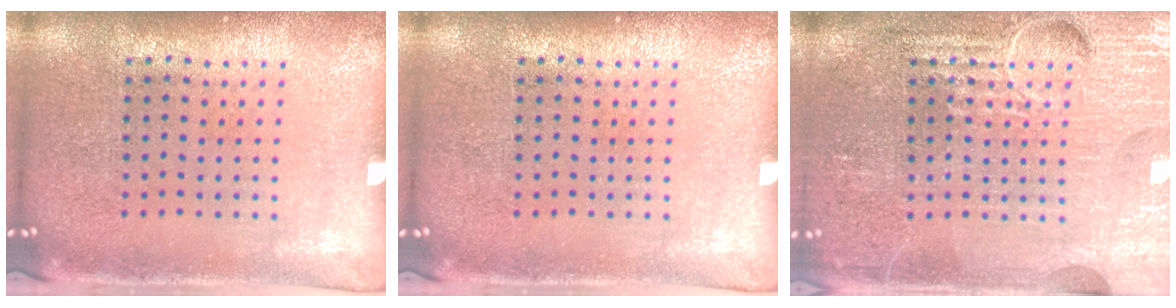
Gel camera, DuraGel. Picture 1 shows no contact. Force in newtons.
{"total": 0.0}
{"total": 7.2, "press": 7.2, "slide": 0.9}